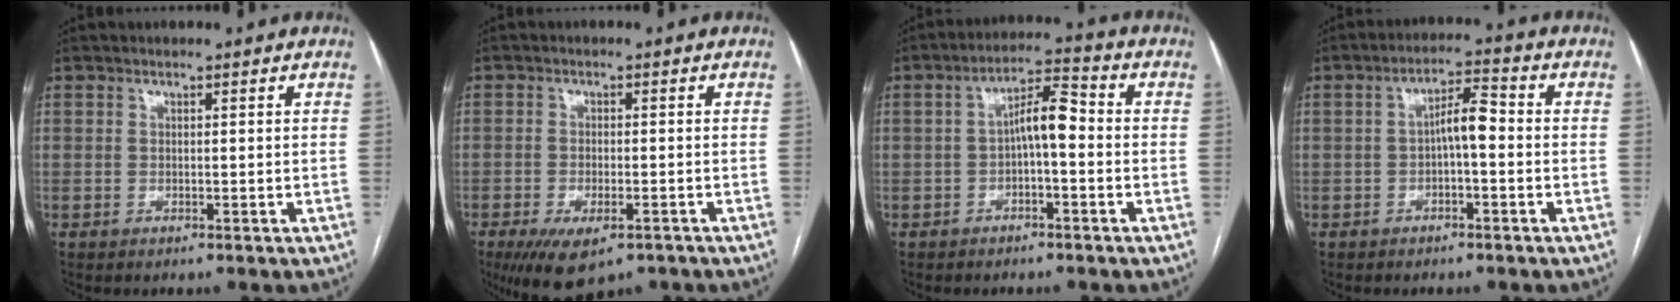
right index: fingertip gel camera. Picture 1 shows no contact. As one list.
[{"total": 8.4, "force": [-5.3, 3.3, 5.6], "torque": [-0.094, -0.014, -0.077]}, {"total": 6.1, "force": [-0.6, 1.6, 5.8], "torque": [-0.100, 0.027, -0.012]}, {"total": 4.8, "force": [-0.6, 1.2, 4.6], "torque": [-0.077, 0.020, -0.009]}]